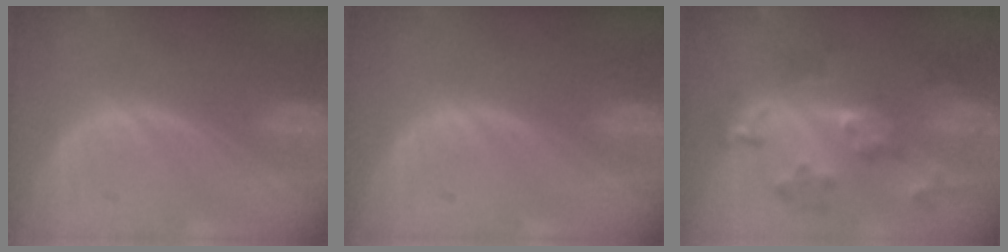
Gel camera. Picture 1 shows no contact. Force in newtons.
{"total": 0.0}
{"total": 8.3, "press": 7.8, "slide": 2.9}